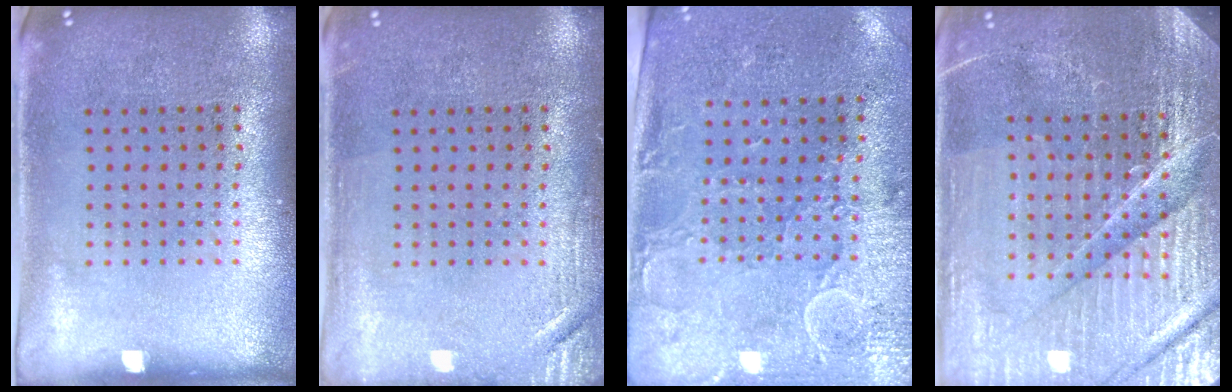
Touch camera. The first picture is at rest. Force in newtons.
{"total": 1.8, "press": 1.8, "slide": 0.3}
{"total": 2.9, "press": 2.5, "slide": 1.6}
{"total": 5.5, "press": 5.1, "slide": 2.1}